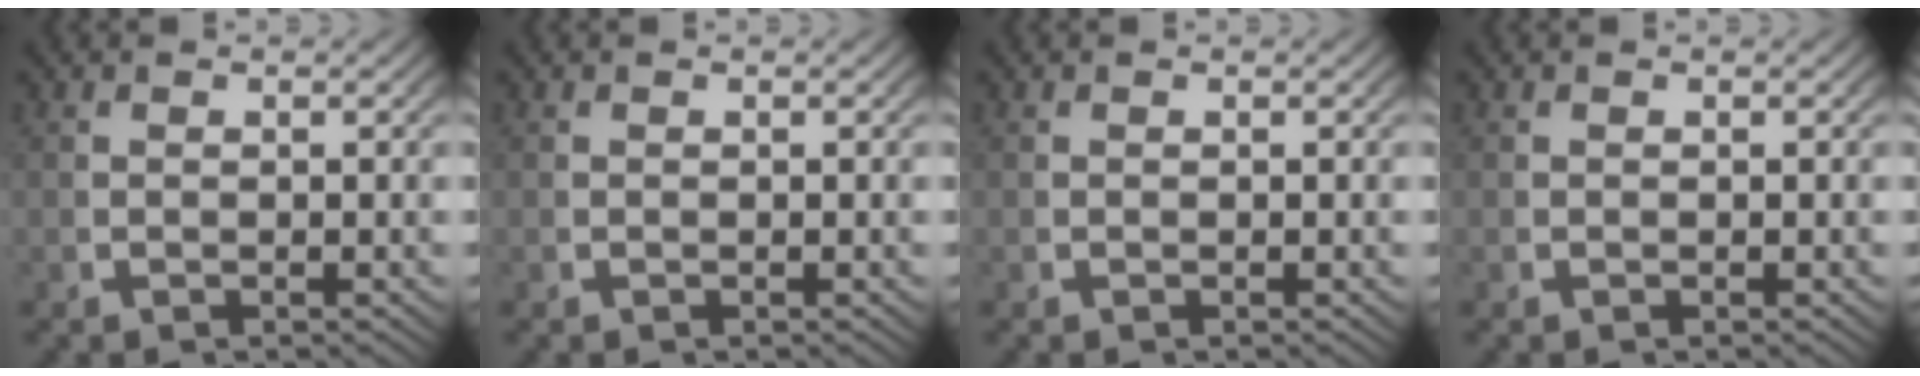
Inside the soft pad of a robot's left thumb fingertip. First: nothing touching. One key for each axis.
{"total": 0.0}
{"total": 0.0}
{"total": 0.0}